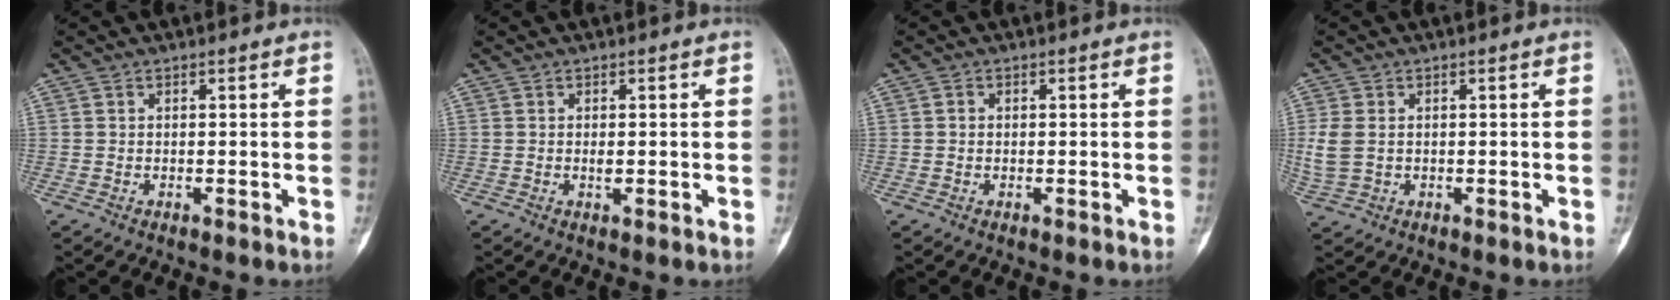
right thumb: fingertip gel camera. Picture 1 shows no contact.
{"total": 1.1, "force": [0.0, 0.5, 1.0], "torque": [-0.017, -0.002, -0.001]}
{"total": 0.7, "force": [0.0, 0.6, 0.3], "torque": [0.002, 0.003, -0.002]}
{"total": 4.9, "force": [0.3, 3.5, 3.3], "torque": [-0.086, 0.003, 0.011]}